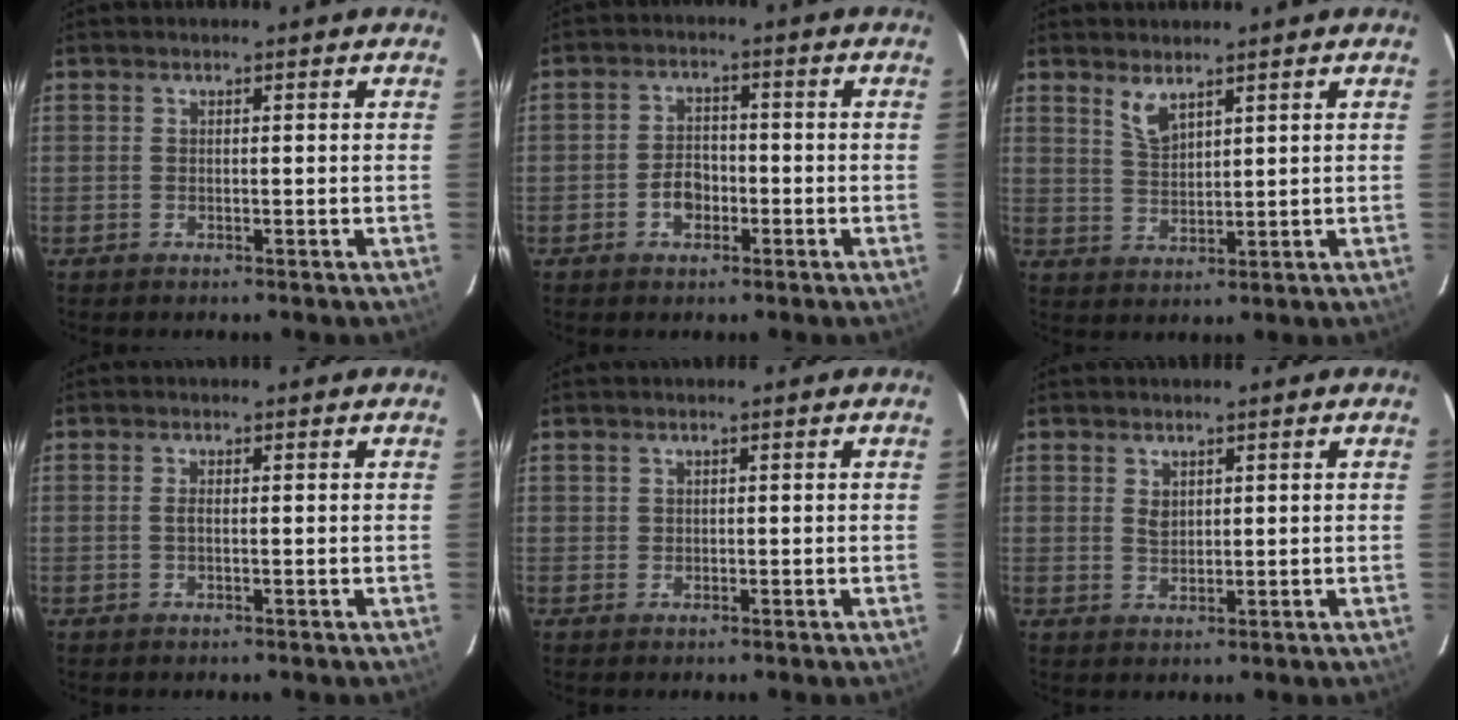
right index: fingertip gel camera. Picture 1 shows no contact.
{"total": 4.1, "force": [-1.8, 3.0, 2.1], "torque": [-0.042, 0.010, -0.027]}
{"total": 3.8, "force": [2.9, 1.1, 2.2], "torque": [-0.043, -0.001, 0.059]}
{"total": 0.9, "force": [0.1, -0.1, 0.9], "torque": [-0.018, 0.001, 0.000]}
{"total": 0.6, "force": [0.2, 0.5, 0.0], "torque": [0.002, 0.004, 0.005]}
{"total": 2.0, "force": [1.0, 1.5, 1.0], "torque": [-0.015, 0.003, 0.019]}